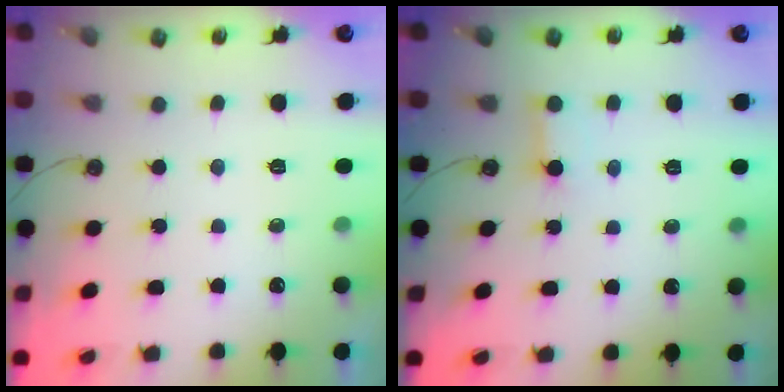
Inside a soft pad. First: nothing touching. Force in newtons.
{"total": 2.2, "press": 2.2, "slide": 0.1}